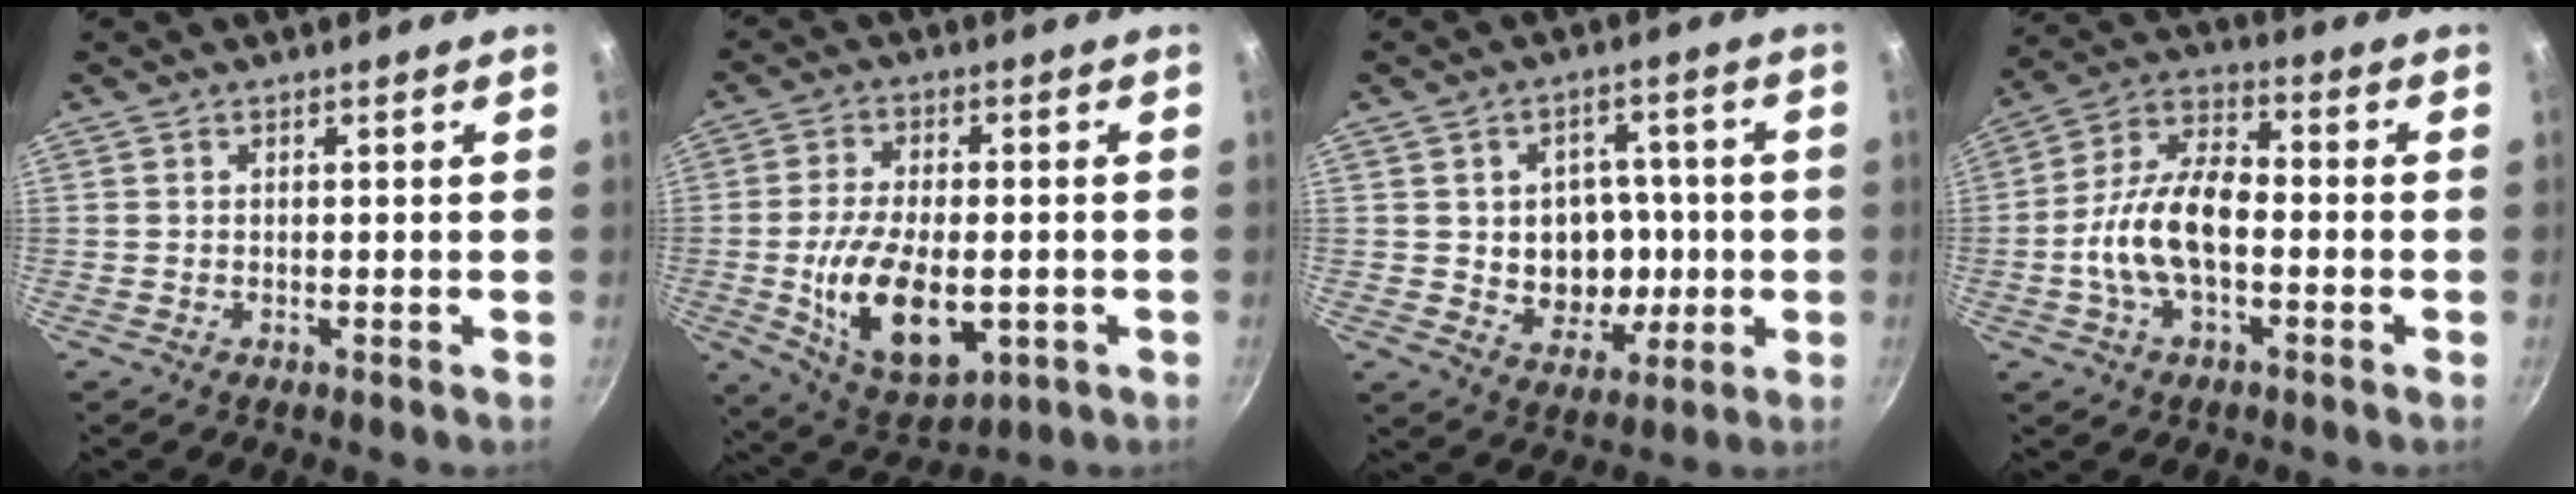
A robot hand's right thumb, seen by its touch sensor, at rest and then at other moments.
{"total": 15.8, "force": [-3.0, 8.5, 13.0], "torque": [-0.218, 0.003, -0.038]}
{"total": 11.3, "force": [-0.4, 9.4, 6.1], "torque": [-0.042, 0.005, 0.007]}
{"total": 13.2, "force": [-2.4, 7.2, 10.8], "torque": [-0.186, 0.043, -0.057]}